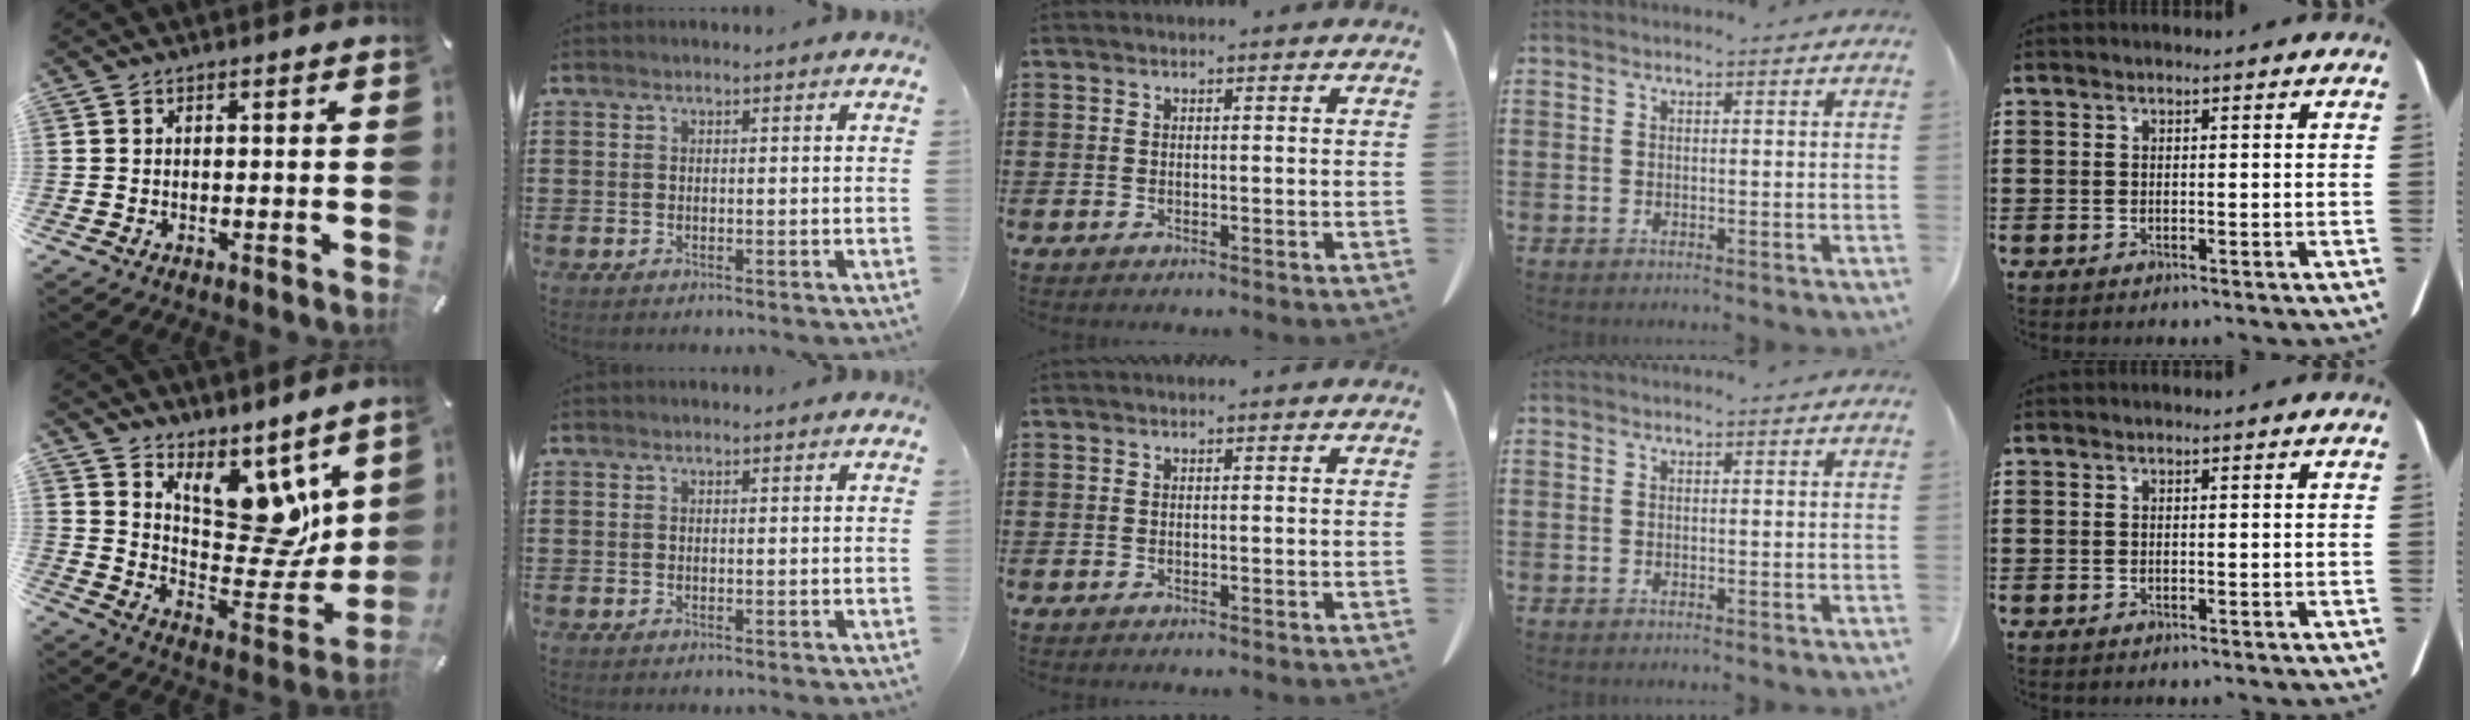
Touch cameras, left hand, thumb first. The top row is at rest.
{"thumb": {"total": 14.8, "force": [9.1, 9.0, 7.5], "torque": [-0.090, -0.089, 0.170]}}